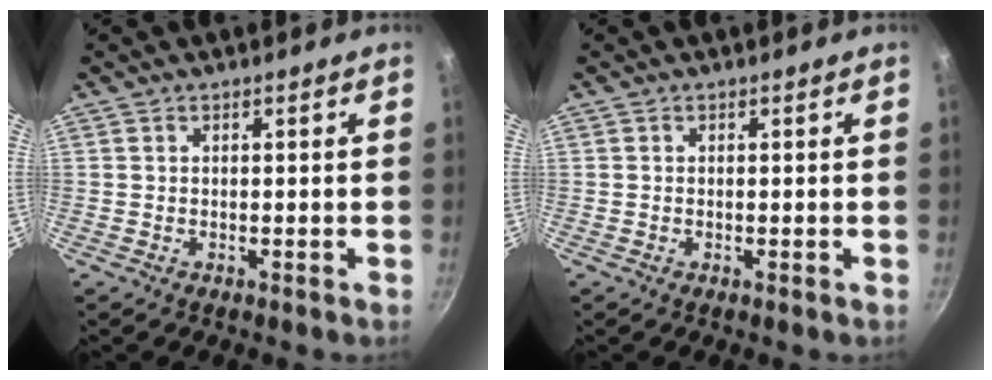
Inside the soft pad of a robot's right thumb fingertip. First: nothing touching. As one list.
[{"total": 0.0}]